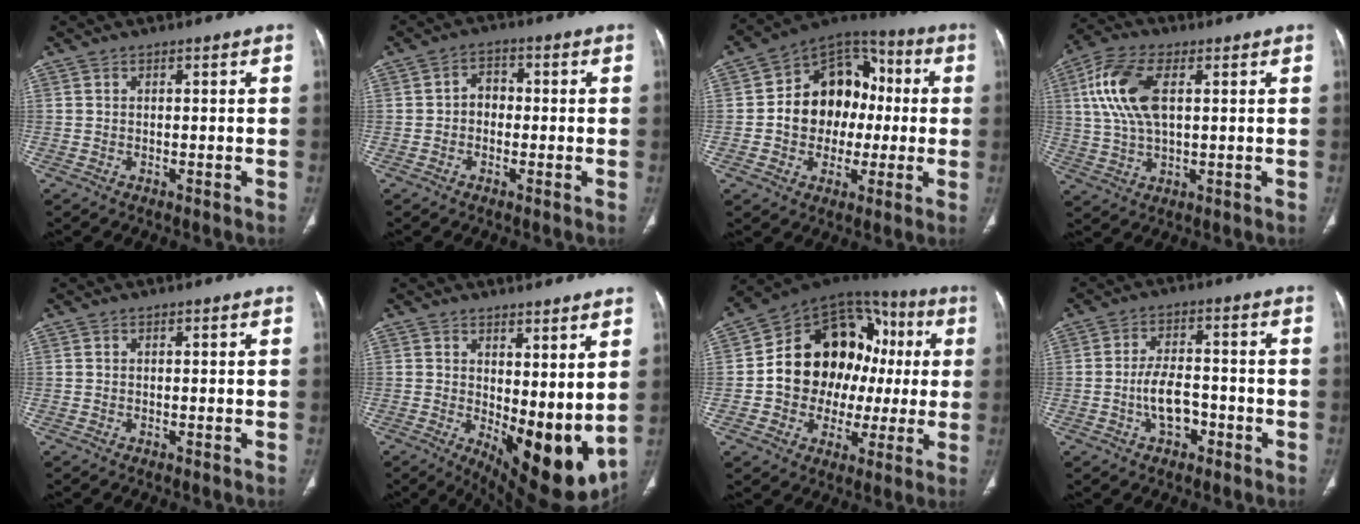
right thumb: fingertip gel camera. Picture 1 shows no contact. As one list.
[{"total": 3.6, "force": [-0.5, 3.0, 2.0], "torque": [-0.007, 0.017, -0.019]}, {"total": 16.7, "force": [-0.2, 13.3, 10.2], "torque": [-0.103, 0.036, -0.010]}, {"total": 12.2, "force": [3.0, 6.2, 10.0], "torque": [-0.218, 0.009, 0.059]}, {"total": 0.0}, {"total": 15.0, "force": [1.4, 6.8, 13.3], "torque": [-0.176, -0.044, 0.042]}, {"total": 23.6, "force": [1.5, 17.1, 16.1], "torque": [-0.194, 0.048, 0.030]}, {"total": 6.6, "force": [-2.3, 3.9, 4.9], "torque": [-0.079, 0.027, -0.041]}]